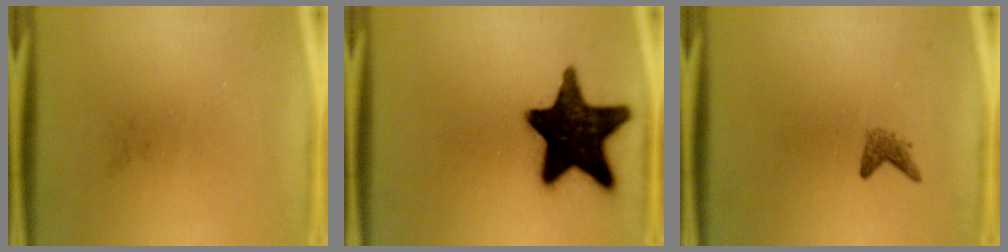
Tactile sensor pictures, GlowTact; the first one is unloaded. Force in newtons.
{"total": 18.3}
{"total": 1.4}